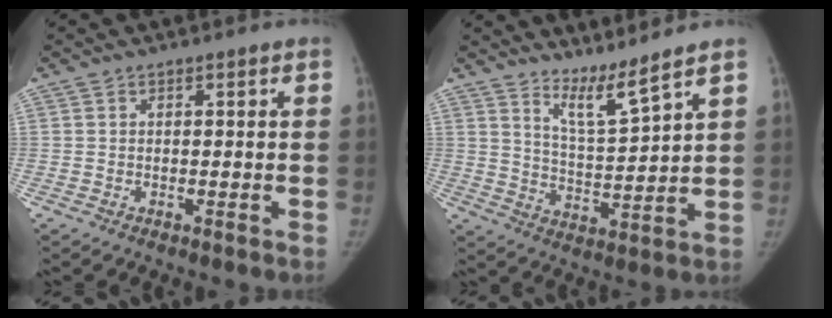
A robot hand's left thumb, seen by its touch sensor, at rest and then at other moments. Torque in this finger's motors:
{"motor_torque": [0.21, -0.74, 0.73, -0.35, 0.08]}